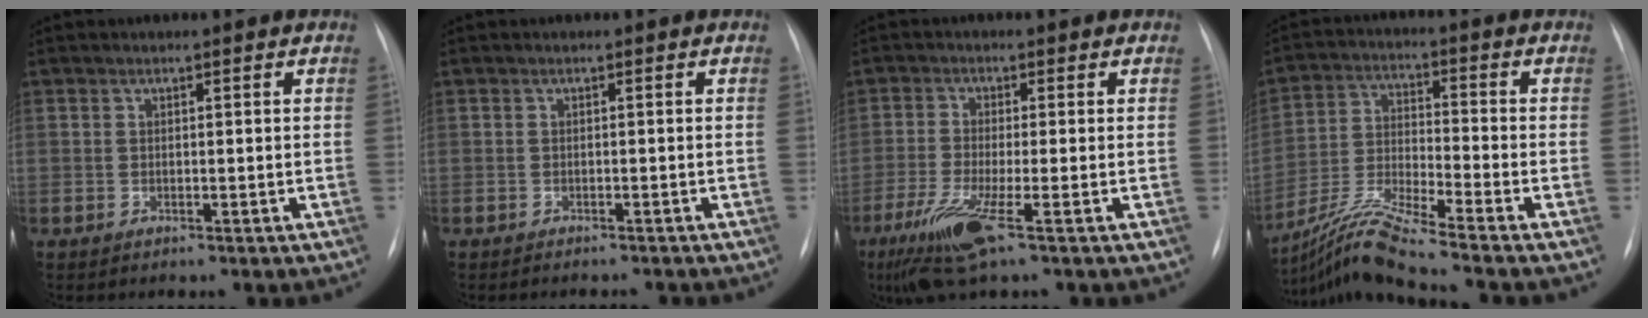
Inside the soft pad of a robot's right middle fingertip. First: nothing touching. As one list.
[{"total": 2.8, "force": [-2.7, 0.6, 0.7], "torque": [-0.001, -0.004, -0.029]}, {"total": 7.5, "force": [-3.9, 0.1, 6.4], "torque": [-0.136, -0.026, -0.075]}, {"total": 11.3, "force": [-9.7, -2.2, 5.3], "torque": [-0.112, -0.020, -0.183]}]